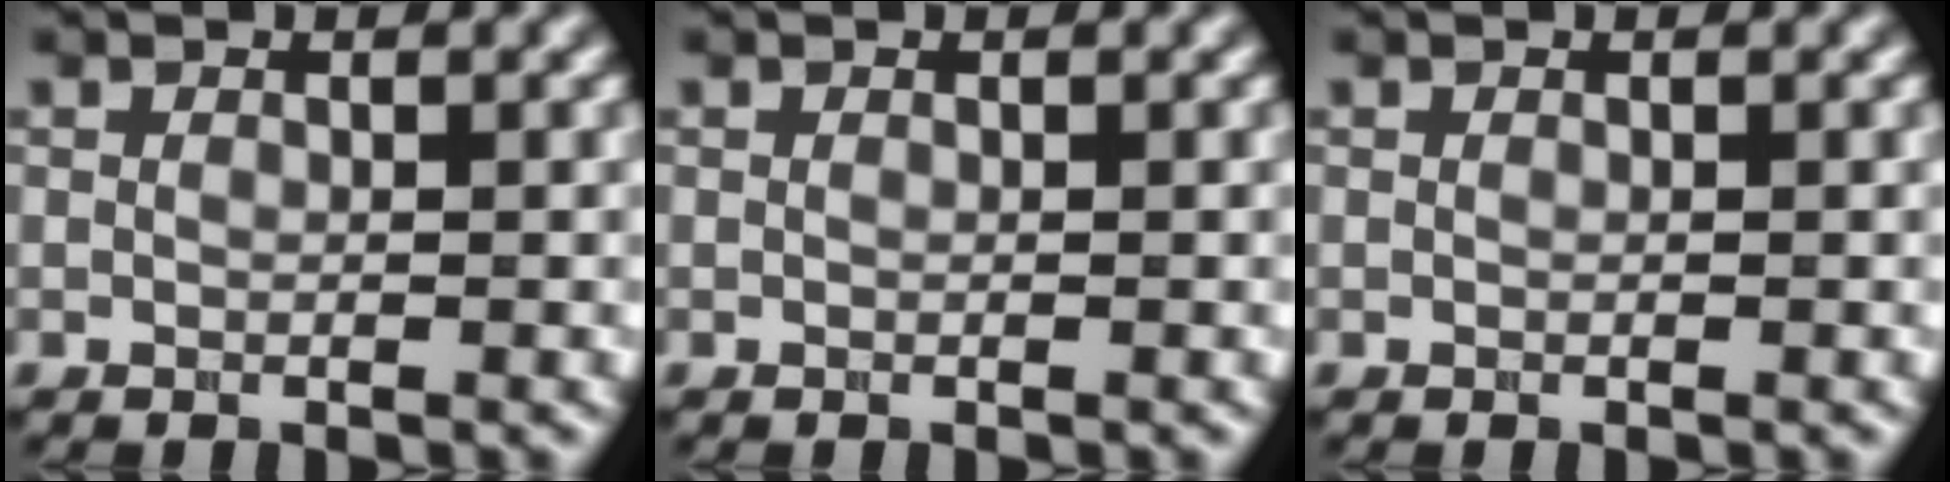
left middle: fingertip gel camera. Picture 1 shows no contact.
{"total": 0.0}
{"total": 0.0}